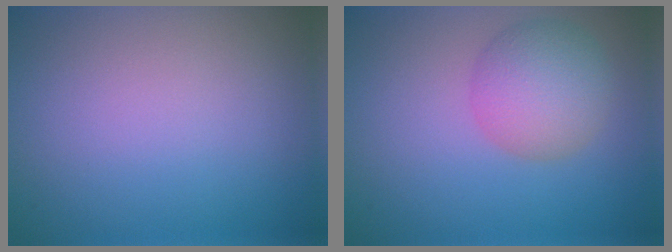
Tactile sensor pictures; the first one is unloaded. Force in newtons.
{"total": 4.7, "press": 4.7, "slide": 0.2}